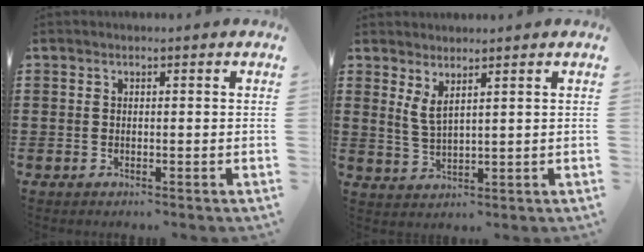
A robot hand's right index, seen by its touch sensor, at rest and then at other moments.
{"total": 2.7, "force": [2.0, 0.4, 1.7], "torque": [-0.047, 0.001, 0.035]}